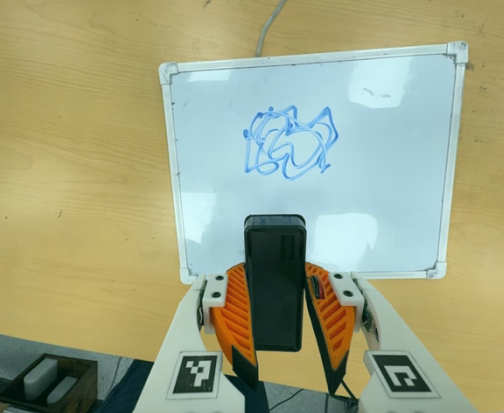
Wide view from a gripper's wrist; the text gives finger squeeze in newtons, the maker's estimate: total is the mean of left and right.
{"total": 9.0, "left": 7.1, "right": 11.0}